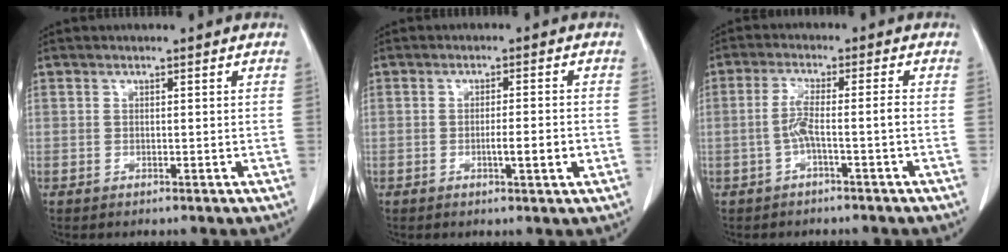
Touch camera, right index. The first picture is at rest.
{"total": 3.9, "force": [-1.1, 0.2, 3.7], "torque": [-0.059, -0.004, -0.016]}
{"total": 4.0, "force": [-1.4, -0.3, 3.7], "torque": [-0.075, 0.011, -0.025]}